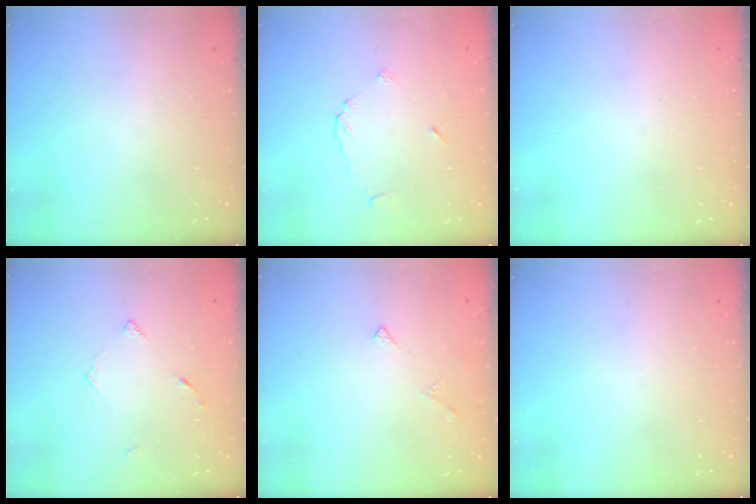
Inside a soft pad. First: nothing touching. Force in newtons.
{"total": 3.7, "press": 3.7, "slide": 0.4}
{"total": 0.0}
{"total": 3.3, "press": 3.3, "slide": 0.5}
{"total": 3.0, "press": 2.9, "slide": 0.5}
{"total": 0.0}